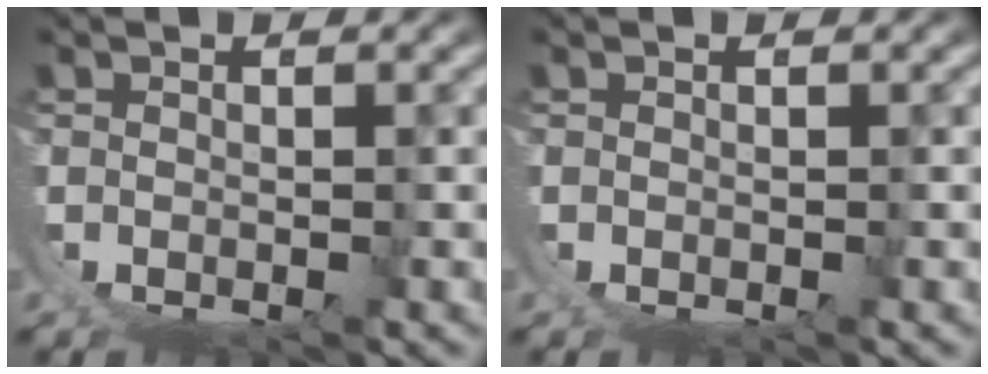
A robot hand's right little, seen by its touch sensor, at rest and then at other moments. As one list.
[{"total": 0.0}]